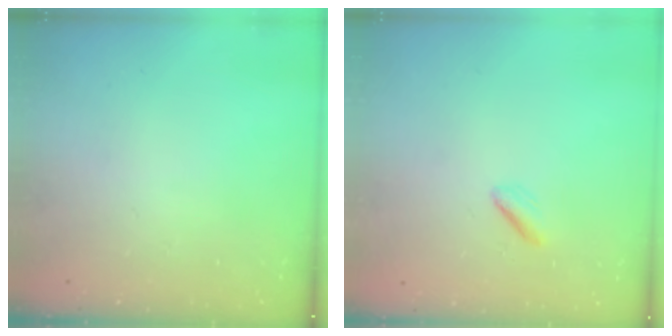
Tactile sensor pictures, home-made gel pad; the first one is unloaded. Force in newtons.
{"total": 2.0, "press": 2.0, "slide": 0.6}